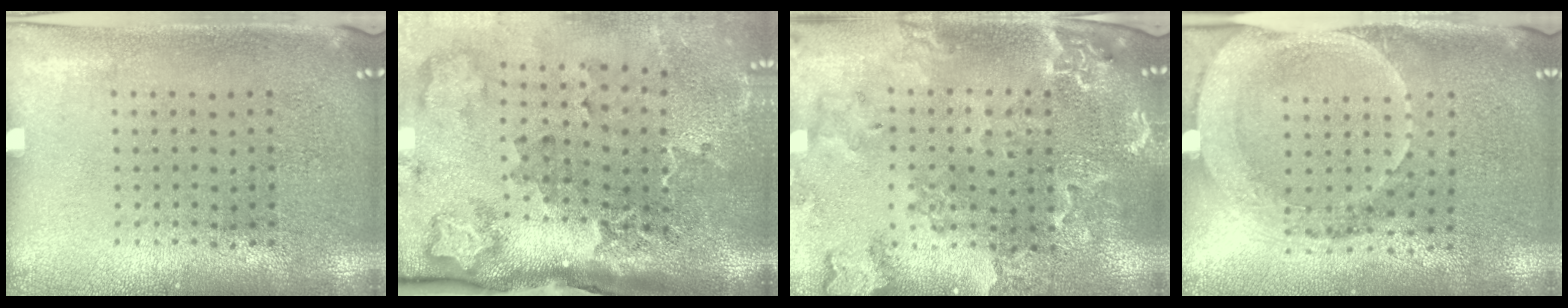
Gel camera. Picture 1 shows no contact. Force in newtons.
{"total": 3.0, "press": 2.2, "slide": 2.0}
{"total": 1.7, "press": 1.7, "slide": 0.3}
{"total": 1.8, "press": 1.6, "slide": 0.8}